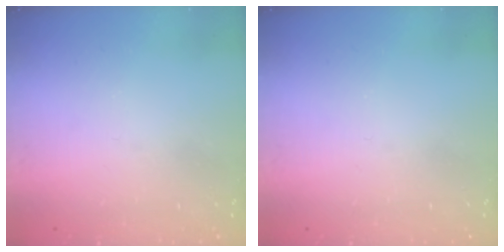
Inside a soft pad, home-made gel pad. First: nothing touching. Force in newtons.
{"total": 0.0}